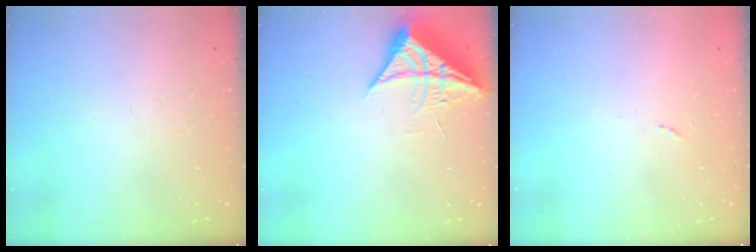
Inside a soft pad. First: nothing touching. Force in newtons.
{"total": 9.4, "press": 9.3, "slide": 1.0}
{"total": 4.6, "press": 4.6, "slide": 0.6}